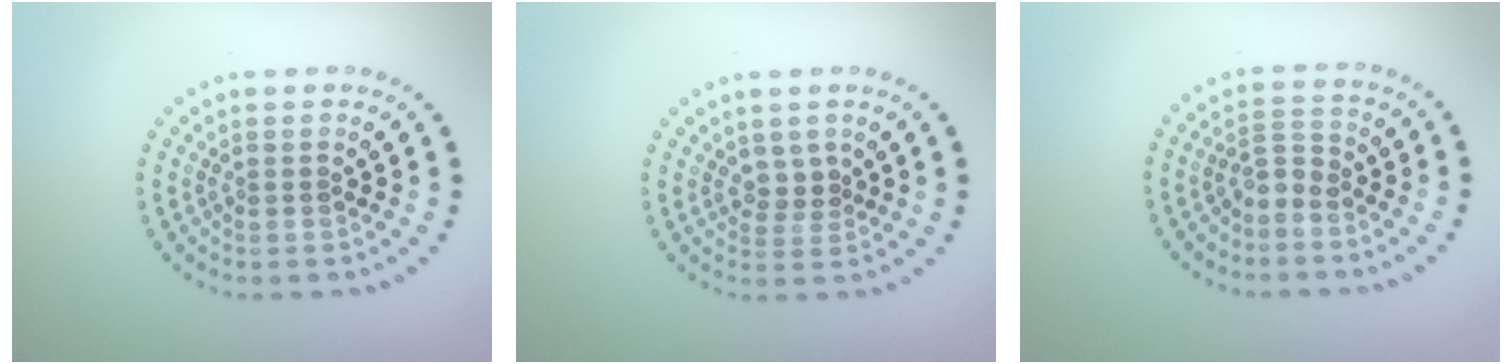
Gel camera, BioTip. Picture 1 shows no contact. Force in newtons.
{"total": 1.7, "press": 1.3, "slide": 1.1}
{"total": 1.8, "press": 1.3, "slide": 1.2}